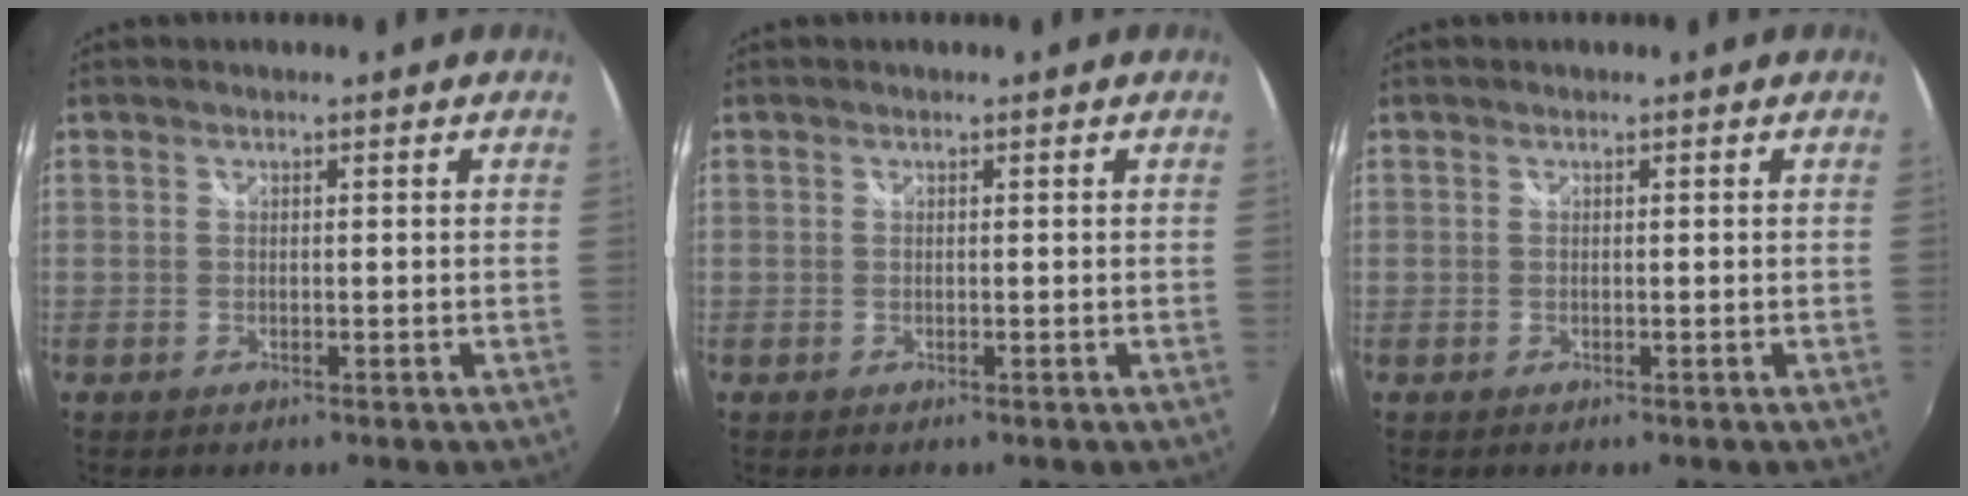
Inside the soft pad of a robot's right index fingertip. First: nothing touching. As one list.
[{"total": 0.0}, {"total": 0.0}]